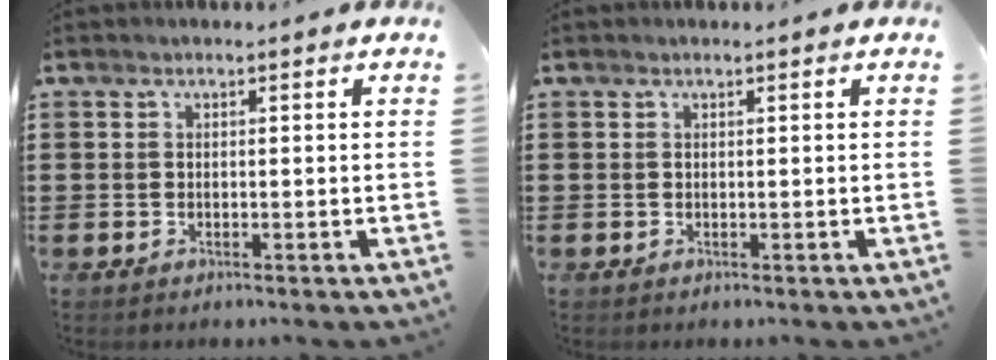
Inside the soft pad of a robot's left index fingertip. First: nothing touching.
{"total": 0.0}